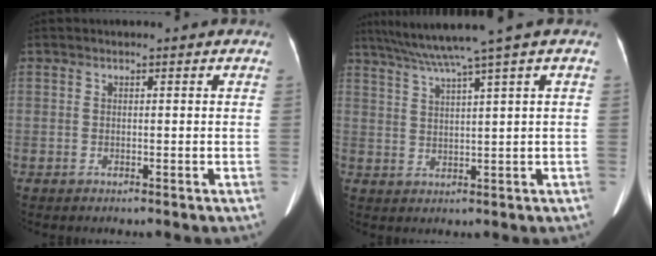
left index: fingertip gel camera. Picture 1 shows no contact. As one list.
[{"total": 8.2, "force": [5.9, -2.2, 5.2], "torque": [-0.086, 0.021, 0.102]}]